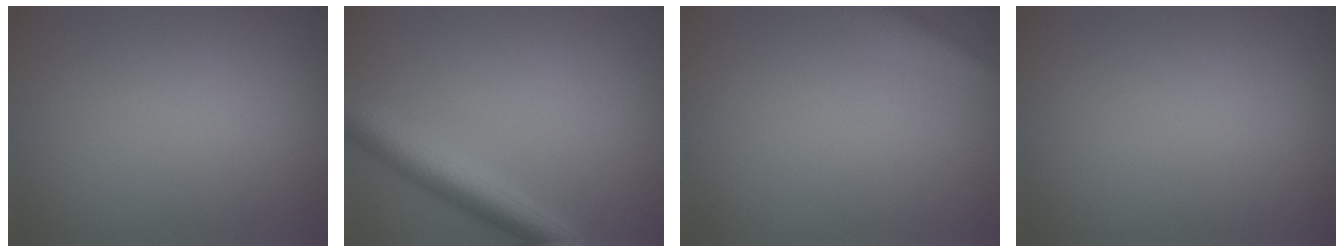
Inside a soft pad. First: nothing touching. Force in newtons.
{"total": 4.6, "press": 4.6, "slide": 0.1}
{"total": 2.9, "press": 2.9, "slide": 0.1}
{"total": 0.0}